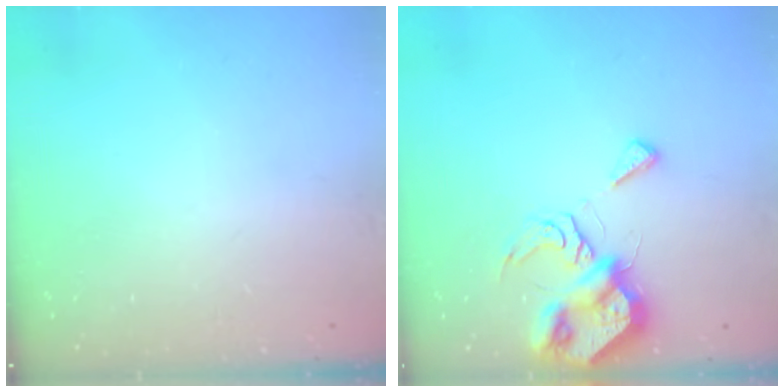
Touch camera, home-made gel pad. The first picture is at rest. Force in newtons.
{"total": 9.0, "press": 8.9, "slide": 1.3}